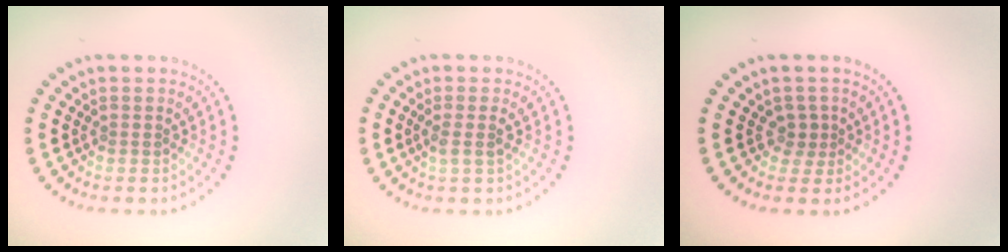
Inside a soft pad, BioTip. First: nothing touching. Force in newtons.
{"total": 1.4, "press": 1.1, "slide": 0.8}
{"total": 1.4, "press": 1.0, "slide": 0.9}